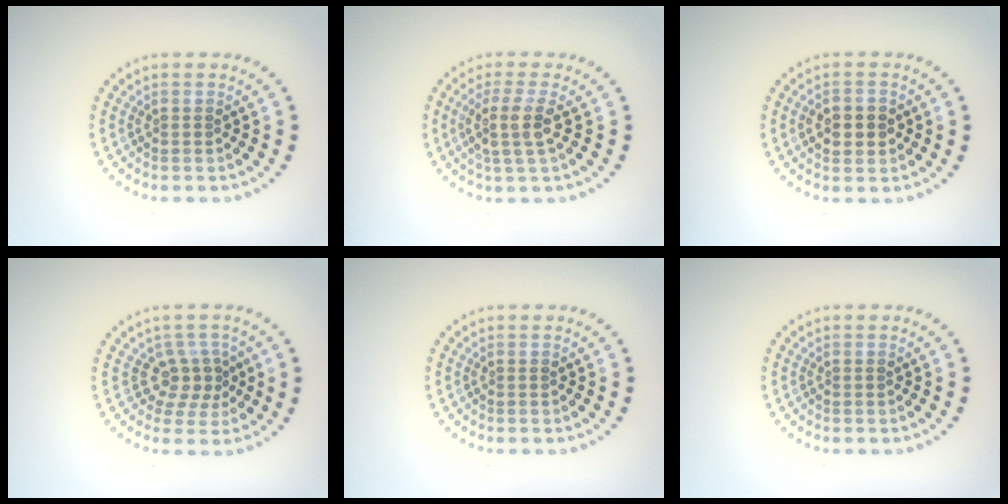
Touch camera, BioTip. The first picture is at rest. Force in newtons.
{"total": 3.2, "press": 2.4, "slide": 2.0}
{"total": 2.8, "press": 2.8, "slide": 0.4}
{"total": 2.8, "press": 2.0, "slide": 1.9}
{"total": 0.0}
{"total": 0.0}